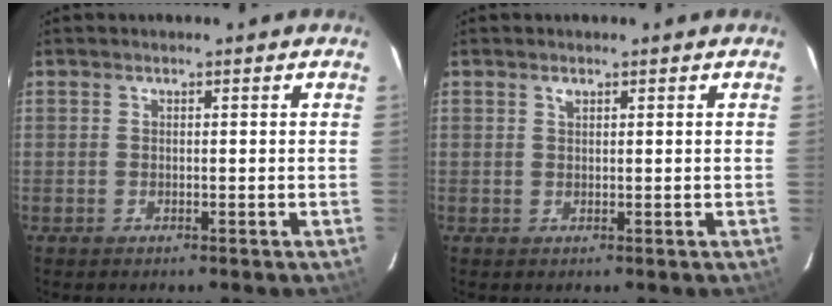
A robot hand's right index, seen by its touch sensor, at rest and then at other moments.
{"total": 0.8, "force": [0.5, 0.4, 0.4], "torque": [-0.007, 0.002, 0.010]}